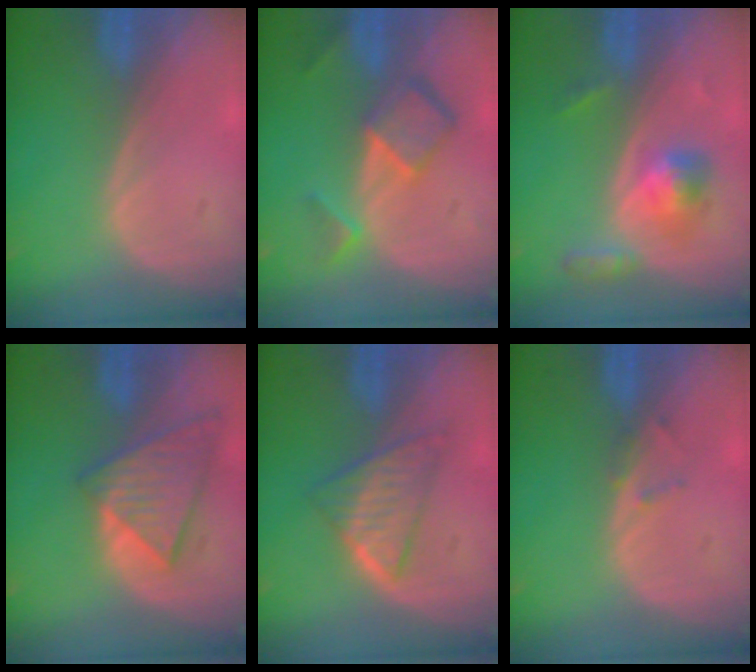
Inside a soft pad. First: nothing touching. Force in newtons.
{"total": 7.0, "press": 6.0, "slide": 3.5}
{"total": 5.3, "press": 5.0, "slide": 1.6}
{"total": 8.4, "press": 7.4, "slide": 4.1}
{"total": 5.6, "press": 5.5, "slide": 1.4}
{"total": 1.3, "press": 1.1, "slide": 0.8}